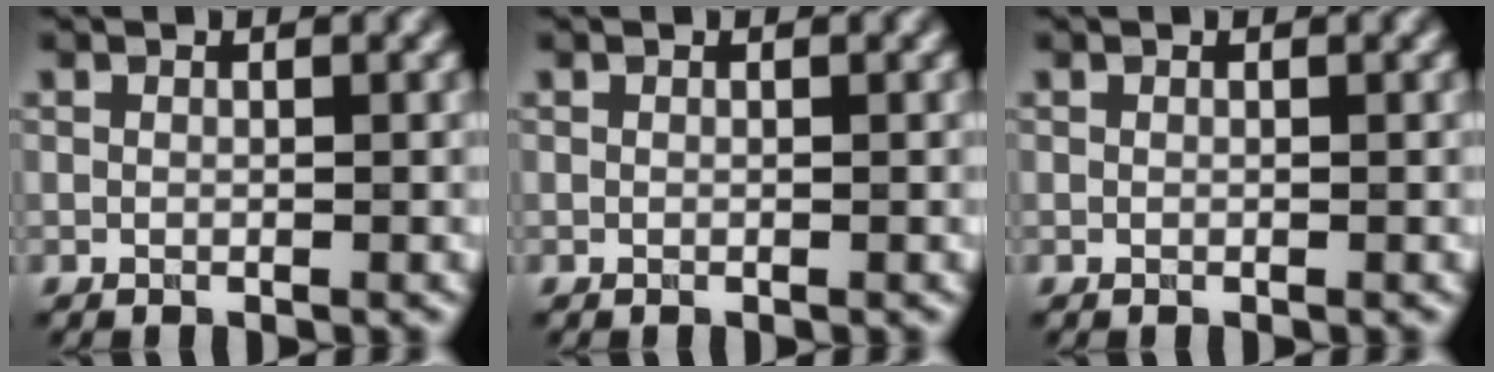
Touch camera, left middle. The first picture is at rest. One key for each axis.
{"total": 0.0}
{"total": 0.0}